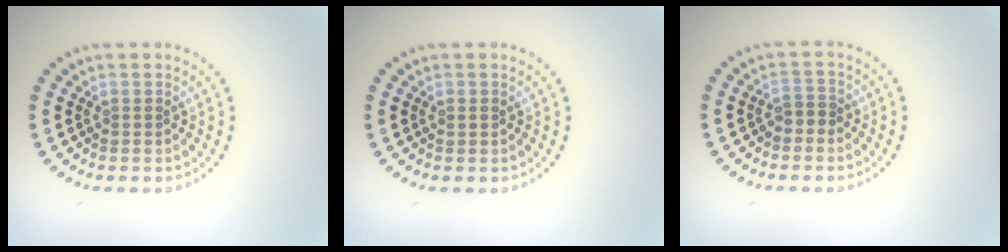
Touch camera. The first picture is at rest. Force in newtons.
{"total": 0.7, "press": 0.7, "slide": 0.1}
{"total": 1.2, "press": 1.0, "slide": 0.6}